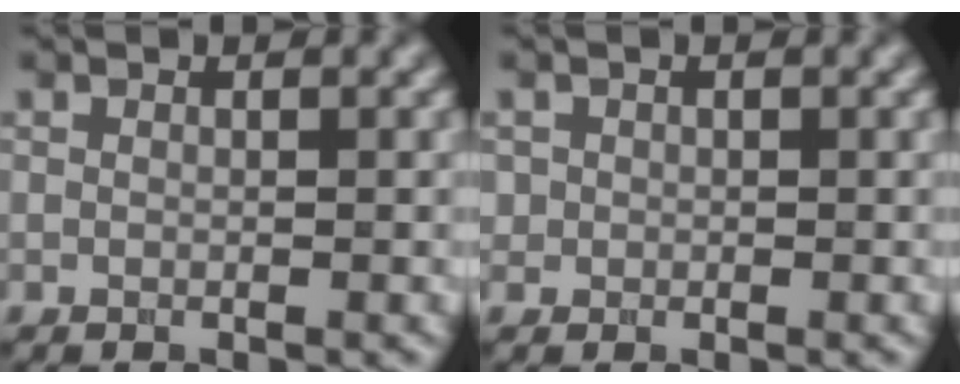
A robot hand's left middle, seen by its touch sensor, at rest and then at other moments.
{"total": 0.9, "force": [0.0, 0.9, 0.0], "torque": [0.012, -0.004, 0.001]}